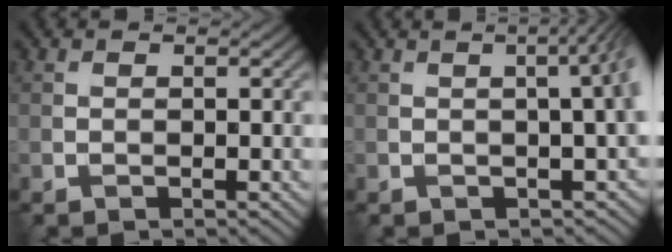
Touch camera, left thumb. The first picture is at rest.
{"total": 6.3, "force": [0.3, 2.1, 5.9], "torque": [-0.031, 0.021, -0.003]}